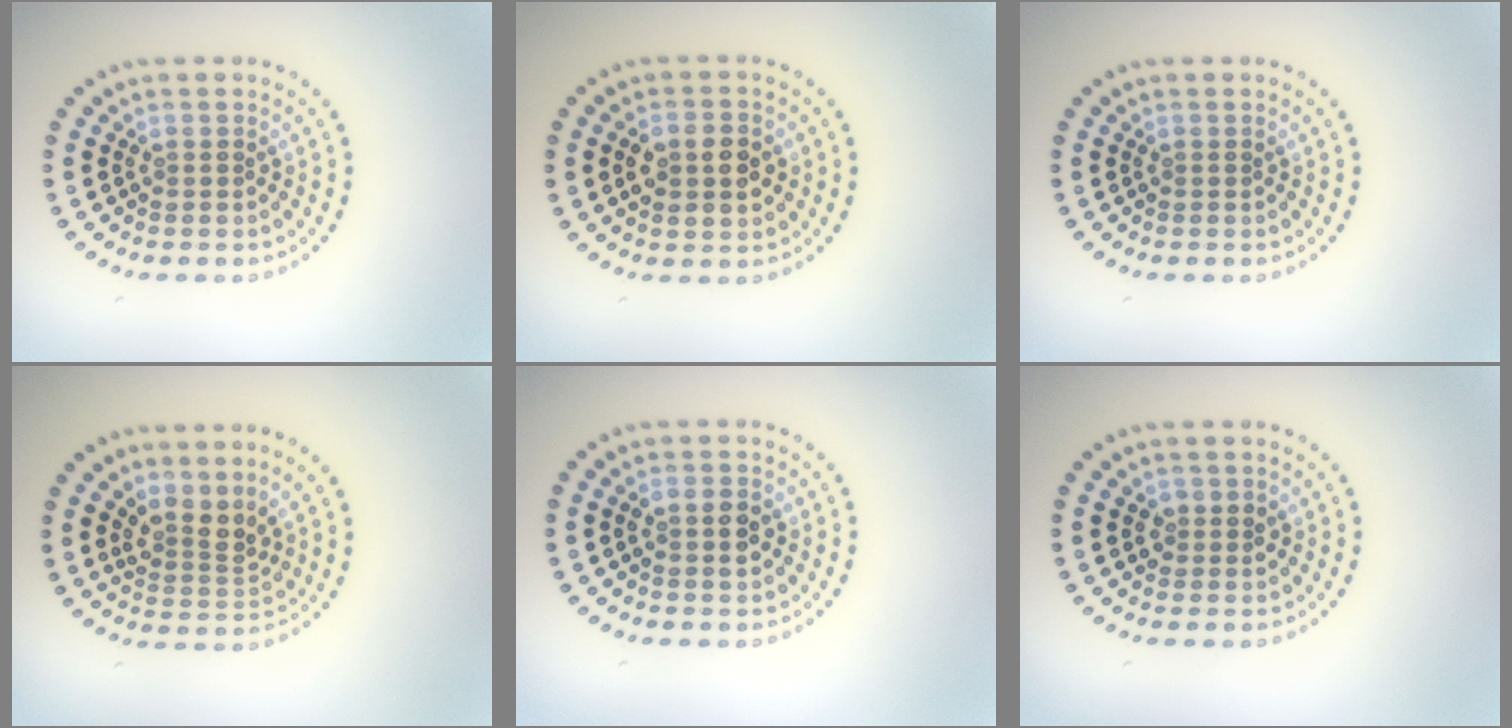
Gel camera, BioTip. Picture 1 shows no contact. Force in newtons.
{"total": 3.8, "press": 3.8, "slide": 0.3}
{"total": 0.0}
{"total": 2.8, "press": 2.0, "slide": 1.9}
{"total": 2.0, "press": 2.0, "slide": 0.2}
{"total": 1.3, "press": 1.3, "slide": 0.2}